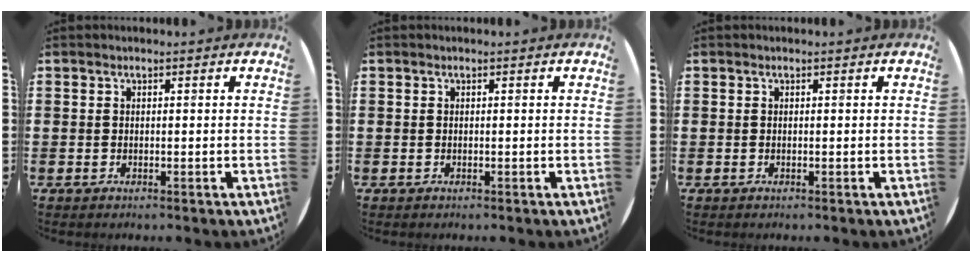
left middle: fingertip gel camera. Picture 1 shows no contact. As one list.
[{"total": 0.0}, {"total": 0.0}]